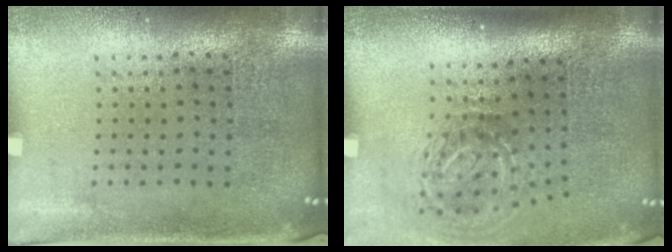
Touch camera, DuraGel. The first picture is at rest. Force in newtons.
{"total": 2.0, "press": 1.3, "slide": 1.6}